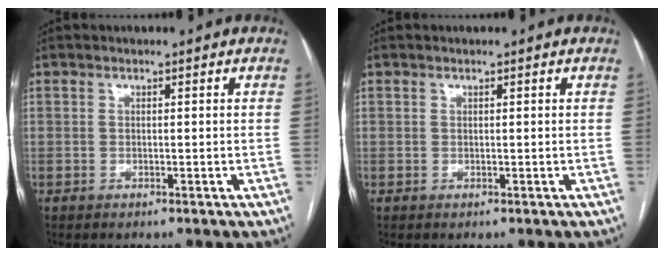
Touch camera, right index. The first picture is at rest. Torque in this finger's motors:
{"motor_torque": [-0.07, 0.02, -0.03, 0.00]}